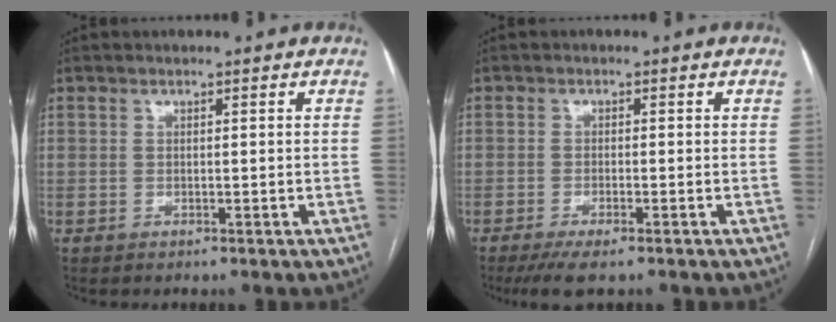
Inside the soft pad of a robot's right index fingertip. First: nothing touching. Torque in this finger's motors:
{"motor_torque": [0.42, -0.16, 0.14, 0.04]}